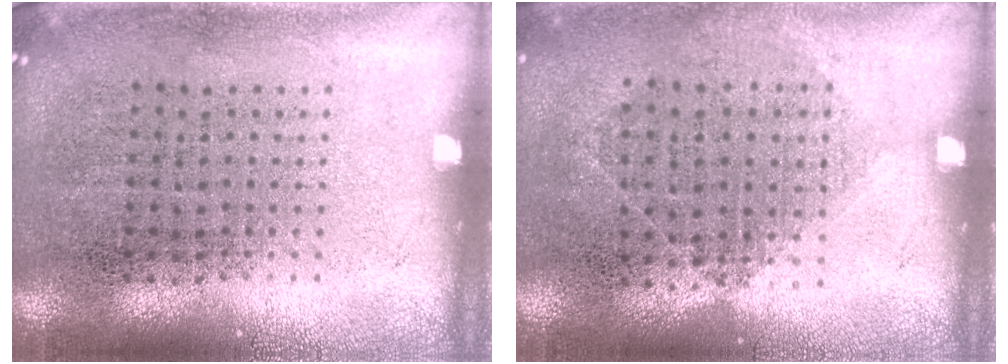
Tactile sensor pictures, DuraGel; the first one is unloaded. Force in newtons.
{"total": 1.0, "press": 0.9, "slide": 0.4}